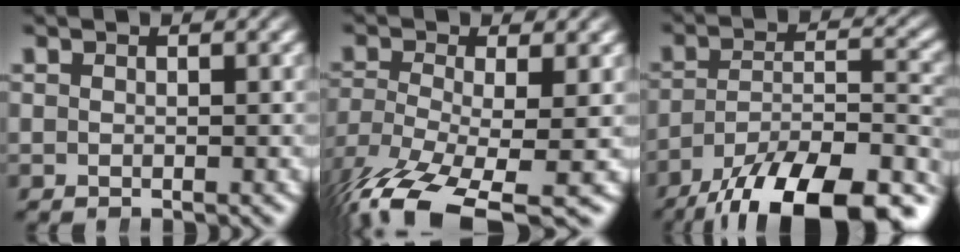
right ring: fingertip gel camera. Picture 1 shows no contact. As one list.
[{"total": 7.3, "force": [-4.4, 3.5, 4.7], "torque": [-0.116, -0.051, -0.048]}, {"total": 13.1, "force": [-8.8, 6.0, 7.7], "torque": [-0.111, -0.037, -0.117]}]